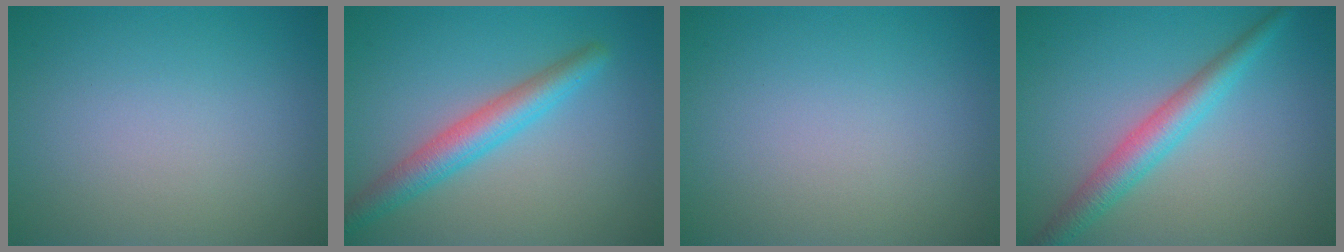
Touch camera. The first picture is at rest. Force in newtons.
{"total": 3.9, "press": 3.9, "slide": 0.1}
{"total": 0.0}
{"total": 3.7, "press": 3.7, "slide": 0.1}